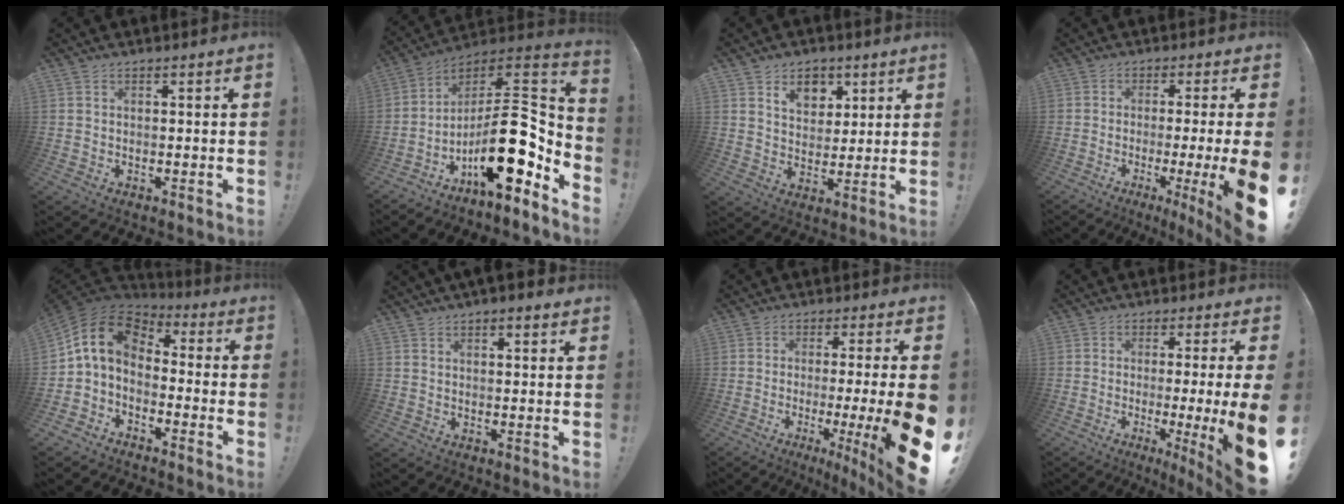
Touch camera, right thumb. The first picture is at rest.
{"total": 21.3, "force": [-5.6, 8.0, 18.9], "torque": [-0.309, 0.014, -0.088]}
{"total": 9.2, "force": [5.4, 6.5, 3.6], "torque": [-0.042, -0.028, 0.101]}
{"total": 11.8, "force": [-3.1, 0.1, 11.4], "torque": [-0.160, 0.000, -0.040]}
{"total": 10.7, "force": [1.0, 6.8, 8.2], "torque": [-0.165, 0.009, 0.018]}
{"total": 2.9, "force": [2.2, 1.3, 1.5], "torque": [-0.009, -0.012, 0.036]}
{"total": 13.7, "force": [-2.9, -0.3, 13.4], "torque": [-0.189, -0.006, -0.037]}
{"total": 12.7, "force": [-2.0, -0.1, 12.5], "torque": [-0.167, -0.017, -0.023]}